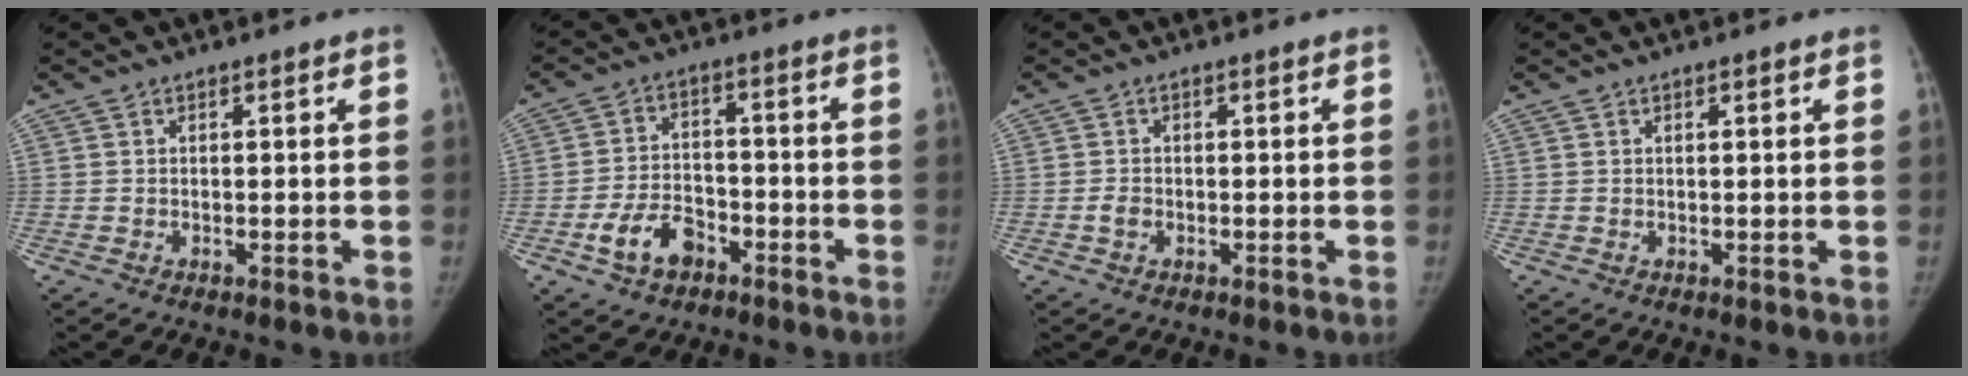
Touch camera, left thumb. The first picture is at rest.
{"total": 8.3, "force": [-4.4, 5.4, 4.4], "torque": [-0.069, 0.031, -0.078]}
{"total": 1.7, "force": [-0.7, 1.4, 0.7], "torque": [-0.007, 0.007, -0.014]}
{"total": 0.6, "force": [0.2, 0.2, 0.6], "torque": [-0.010, 0.000, 0.004]}